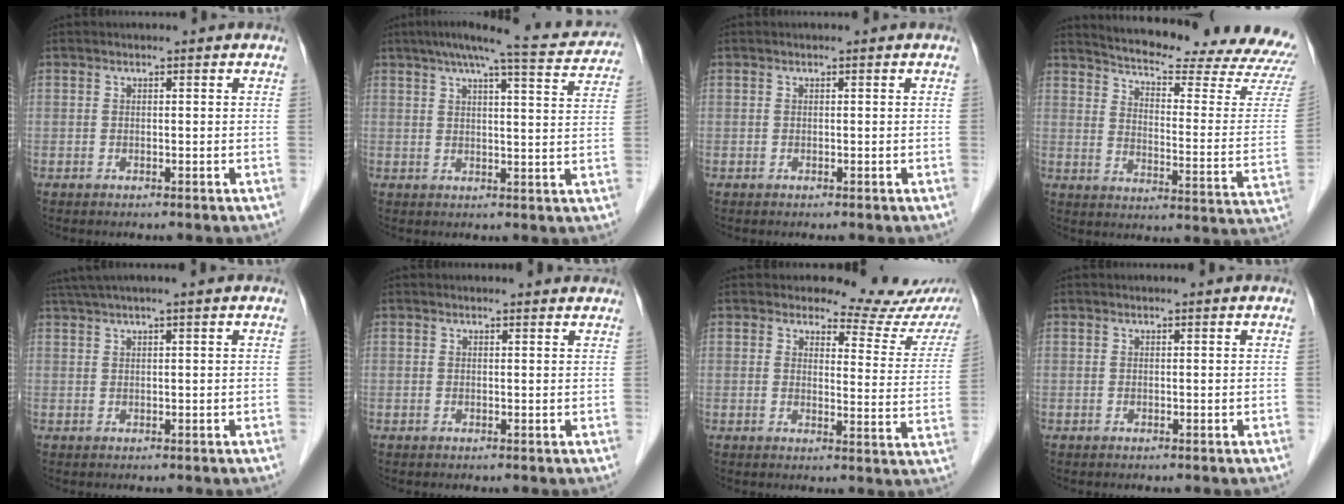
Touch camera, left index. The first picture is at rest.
{"total": 14.7, "force": [13.1, 1.0, 6.5], "torque": [-0.097, 0.009, 0.154]}
{"total": 0.0}
{"total": 25.8, "force": [24.0, 1.9, 9.2], "torque": [-0.140, -0.107, 0.288]}
{"total": 5.1, "force": [4.1, -1.2, 2.9], "torque": [-0.043, 0.032, 0.073]}
{"total": 3.3, "force": [3.3, 0.6, 0.3], "torque": [-0.008, 0.005, 0.026]}
{"total": 10.0, "force": [9.7, 1.8, 1.6], "torque": [0.003, -0.060, 0.089]}
{"total": 0.7, "force": [0.7, 0.0, 0.1], "torque": [-0.004, 0.004, 0.007]}